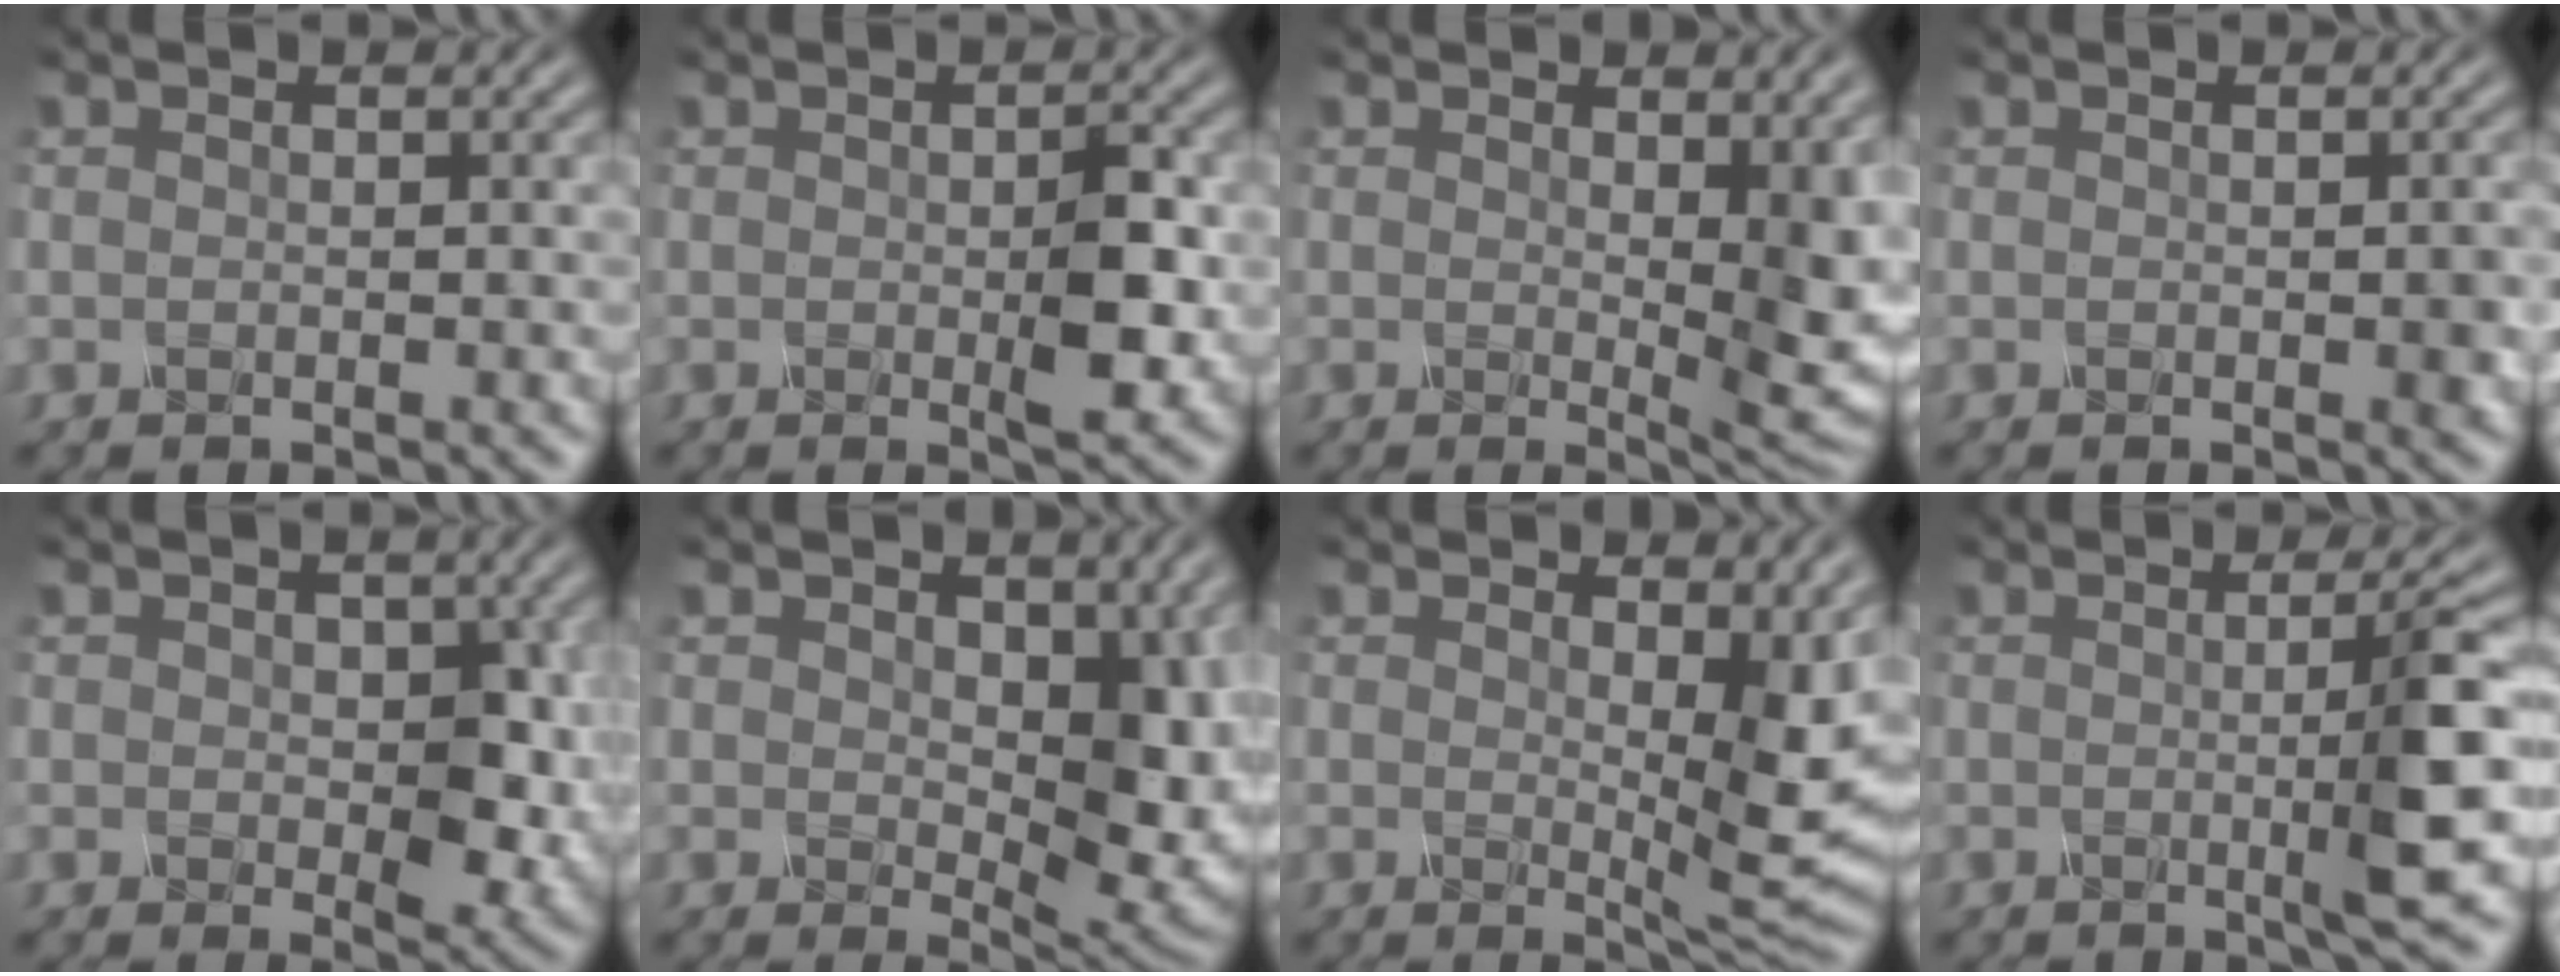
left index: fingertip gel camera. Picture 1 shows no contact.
{"total": 3.2, "force": [-0.6, 0.6, 3.1], "torque": [-0.063, -0.001, -0.006]}
{"total": 9.0, "force": [0.3, 4.0, 8.0], "torque": [-0.112, -0.003, 0.015]}
{"total": 1.2, "force": [-0.5, 0.1, 1.1], "torque": [-0.025, 0.000, -0.002]}
{"total": 4.6, "force": [-0.4, 2.7, 3.7], "torque": [-0.058, -0.003, -0.001]}
{"total": 8.5, "force": [0.2, 5.0, 6.9], "torque": [-0.111, -0.007, 0.016]}
{"total": 9.4, "force": [0.7, 3.7, 8.6], "torque": [-0.136, -0.002, 0.019]}
{"total": 4.8, "force": [-0.2, 0.2, 4.8], "torque": [-0.077, -0.001, -0.005]}